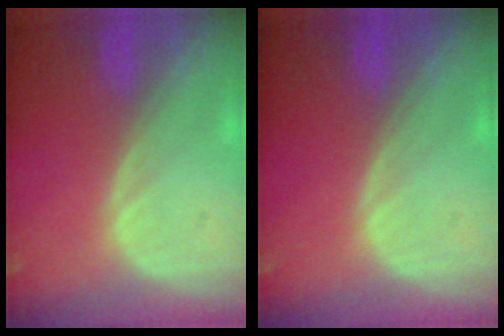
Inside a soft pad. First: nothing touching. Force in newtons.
{"total": 0.0}